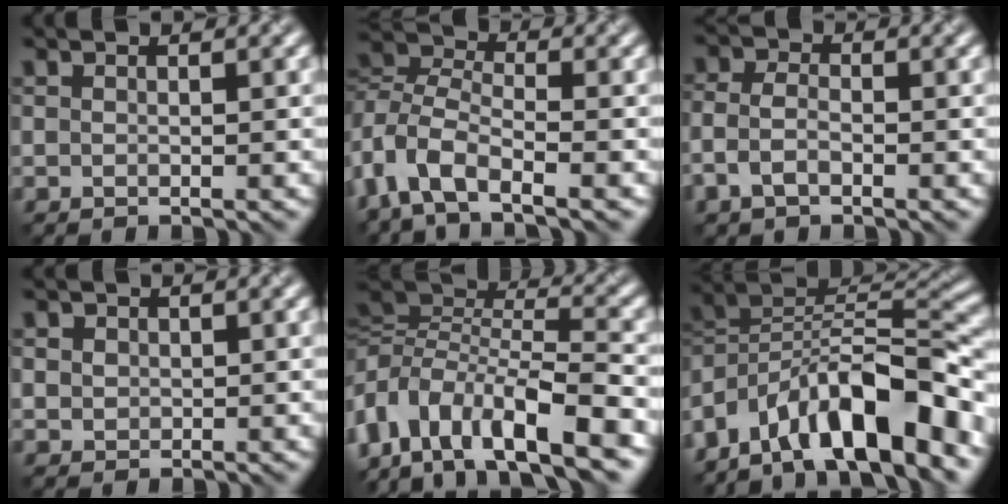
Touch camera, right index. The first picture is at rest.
{"total": 6.6, "force": [-3.1, 3.4, 4.7], "torque": [-0.101, 0.001, -0.072]}
{"total": 2.6, "force": [-1.1, 1.5, 1.8], "torque": [-0.043, 0.005, -0.031]}
{"total": 2.6, "force": [1.1, 2.2, 0.9], "torque": [-0.014, 0.011, 0.012]}
{"total": 10.7, "force": [-4.5, 5.0, 8.3], "torque": [-0.146, 0.019, -0.088]}
{"total": 12.5, "force": [-6.4, 4.1, 9.9], "torque": [-0.147, 0.025, -0.111]}